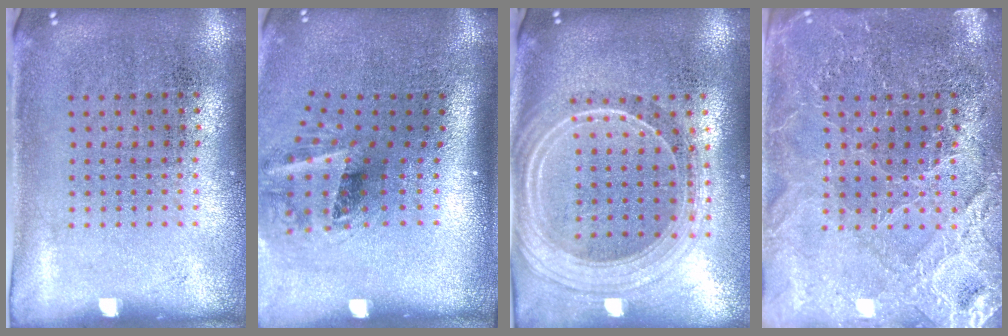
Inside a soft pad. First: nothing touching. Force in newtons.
{"total": 1.9, "press": 1.2, "slide": 1.4}
{"total": 2.3, "press": 2.0, "slide": 1.1}
{"total": 3.7, "press": 3.5, "slide": 1.0}